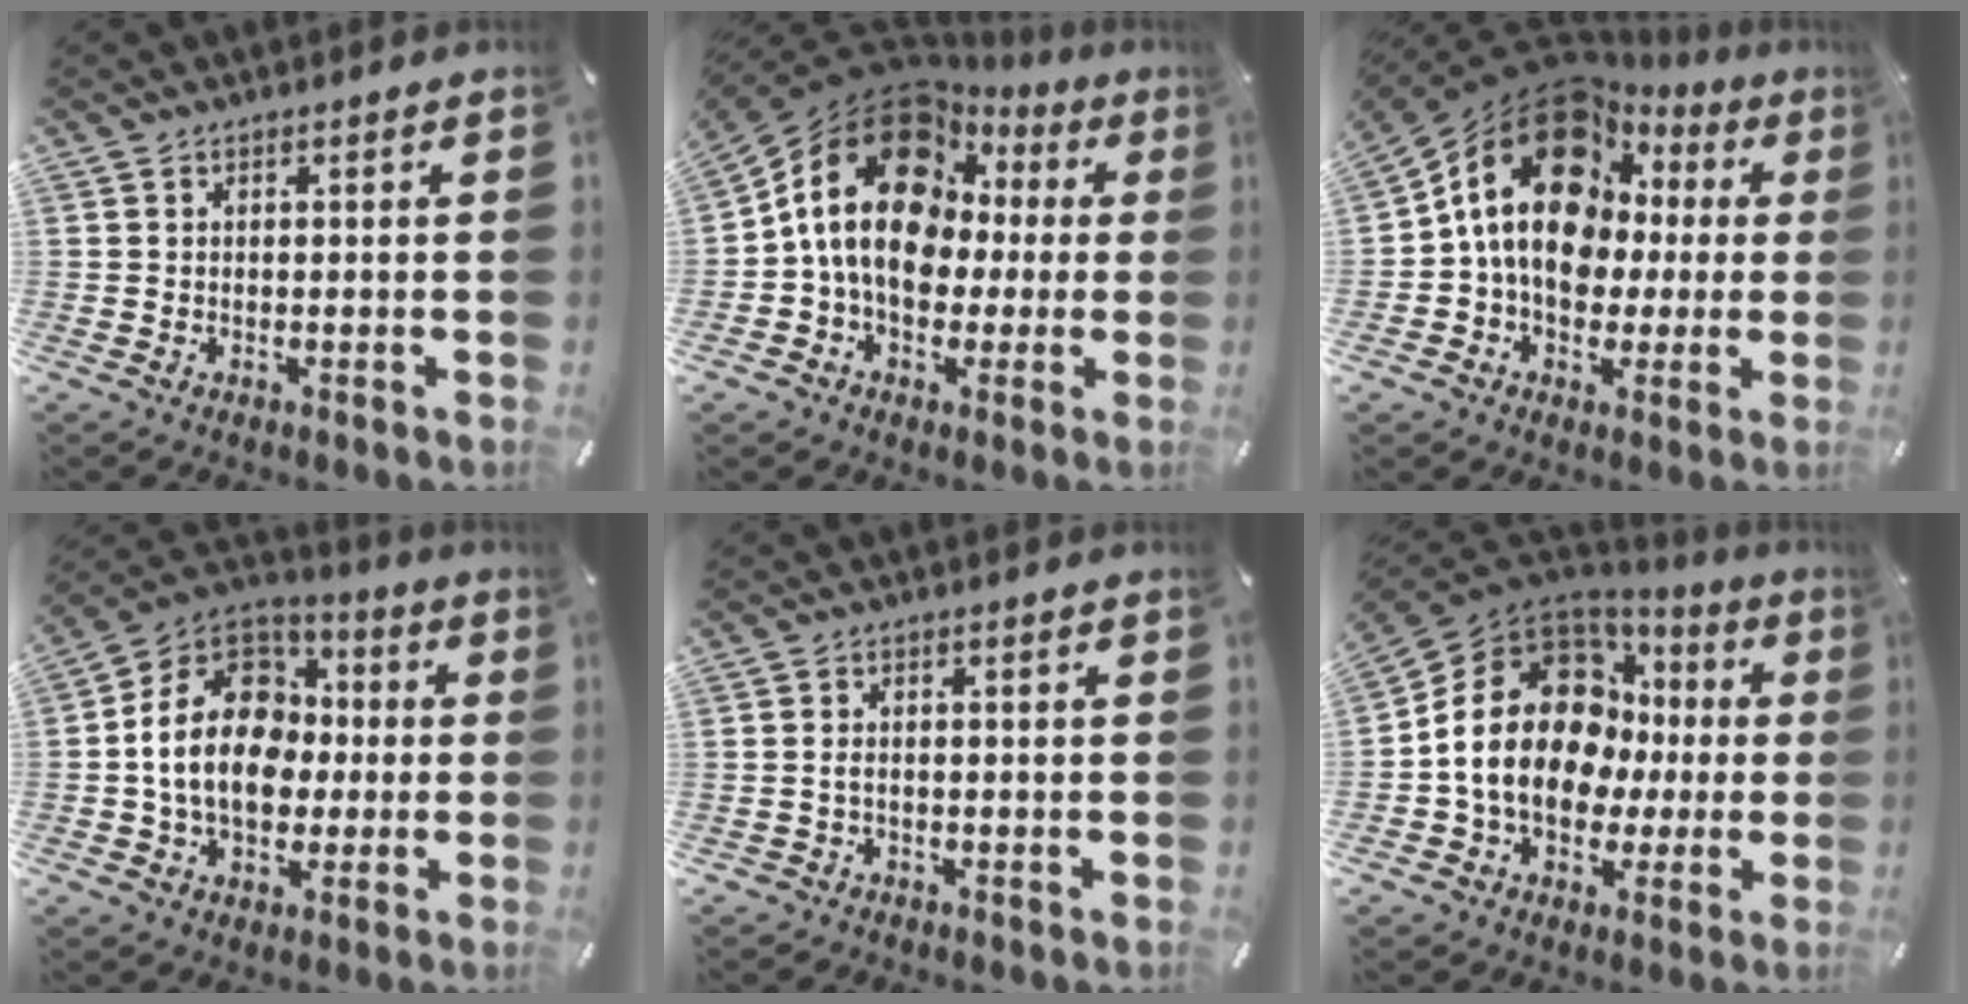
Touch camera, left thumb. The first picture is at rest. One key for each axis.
{"total": 18.4, "fx": 3.0, "fy": 14.5, "fz": 10.8, "tx": -0.210, "ty": -0.012, "tz": 0.055}
{"total": 18.0, "fx": 4.0, "fy": 14.1, "fz": 10.4, "tx": -0.195, "ty": -0.021, "tz": 0.073}
{"total": 17.7, "fx": -1.5, "fy": 14.2, "fz": 10.5, "tx": -0.218, "ty": 0.020, "tz": -0.031}
{"total": 1.7, "fx": -0.6, "fy": 1.3, "fz": 1.0, "tx": -0.022, "ty": 0.004, "tz": -0.013}
{"total": 20.2, "fx": 1.0, "fy": 15.5, "fz": 12.9, "tx": -0.262, "ty": 0.002, "tz": 0.021}